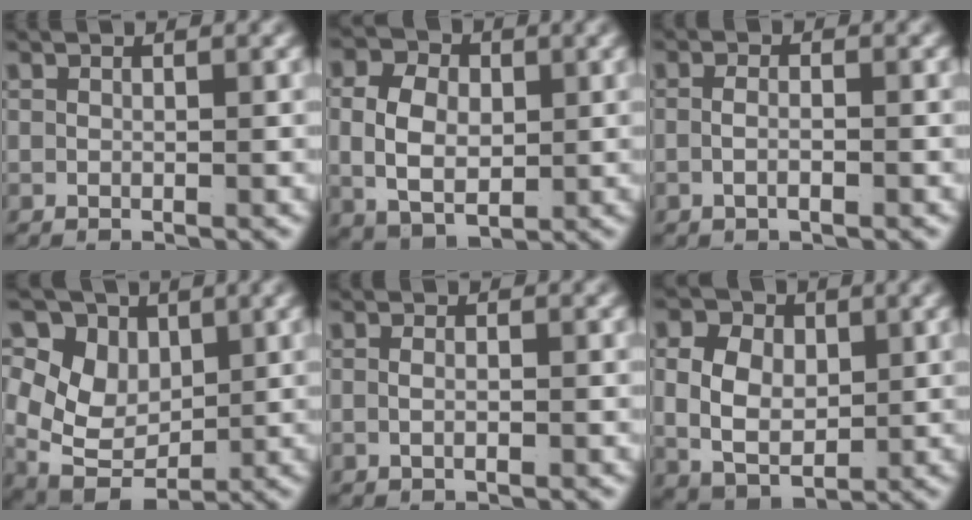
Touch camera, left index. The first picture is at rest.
{"total": 6.8, "force": [-0.4, 5.2, 4.4], "torque": [-0.092, -0.017, 0.003]}
{"total": 1.6, "force": [-1.0, 0.2, 1.3], "torque": [-0.033, -0.010, -0.013]}
{"total": 11.2, "force": [0.3, 9.3, 6.2], "torque": [-0.133, -0.038, 0.013]}
{"total": 1.1, "force": [-0.7, 0.1, 0.9], "torque": [-0.023, -0.008, -0.007]}
{"total": 7.7, "force": [-0.2, 6.2, 4.5], "torque": [-0.101, -0.028, 0.006]}